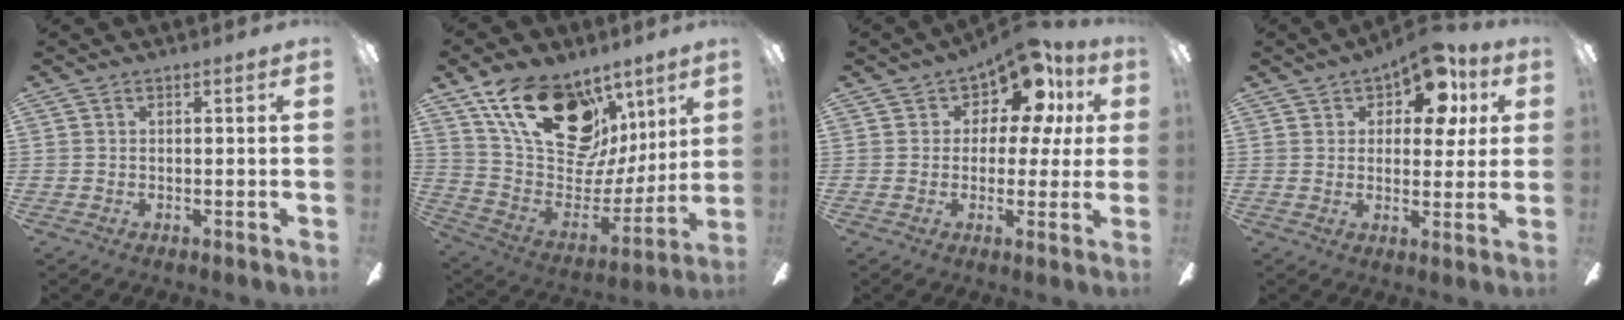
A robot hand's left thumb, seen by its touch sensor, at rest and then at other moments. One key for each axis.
{"total": 25.2, "fx": 13.6, "fy": 15.3, "fz": 14.6, "tx": -0.226, "ty": -0.064, "tz": 0.258}
{"total": 10.9, "fx": 6.6, "fy": 6.0, "fz": 6.3, "tx": -0.102, "ty": -0.037, "tz": 0.116}
{"total": 12.8, "fx": 6.9, "fy": 7.0, "fz": 8.2, "tx": -0.109, "ty": -0.020, "tz": 0.117}